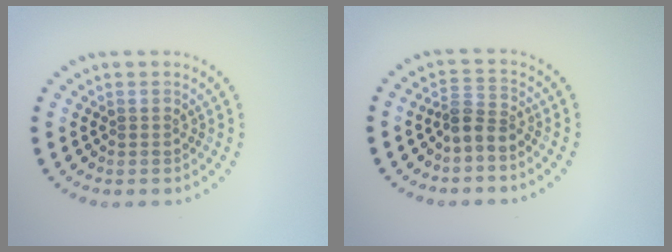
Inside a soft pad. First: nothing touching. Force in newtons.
{"total": 2.4, "press": 1.9, "slide": 1.5}